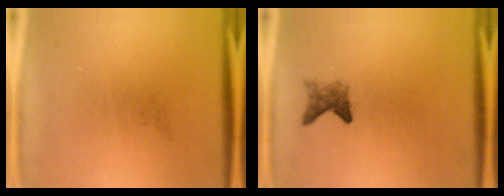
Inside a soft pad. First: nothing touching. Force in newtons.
{"total": 2.1}